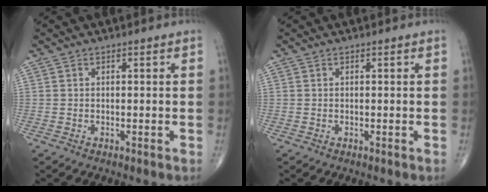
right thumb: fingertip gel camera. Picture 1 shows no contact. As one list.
[{"total": 0.0}]